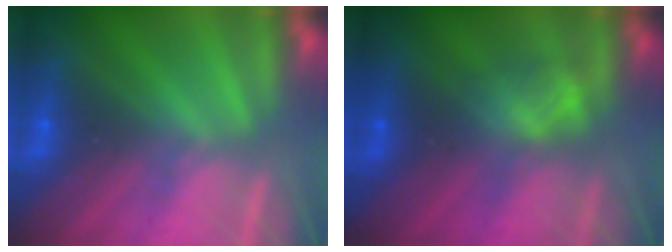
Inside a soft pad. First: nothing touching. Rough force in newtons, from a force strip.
{"total": 2.3}